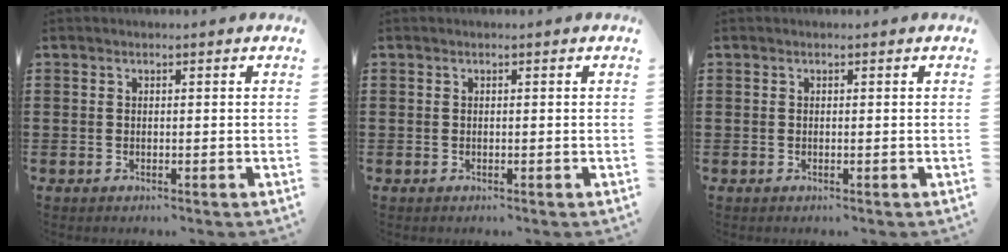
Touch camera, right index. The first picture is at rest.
{"total": 0.0}
{"total": 0.0}